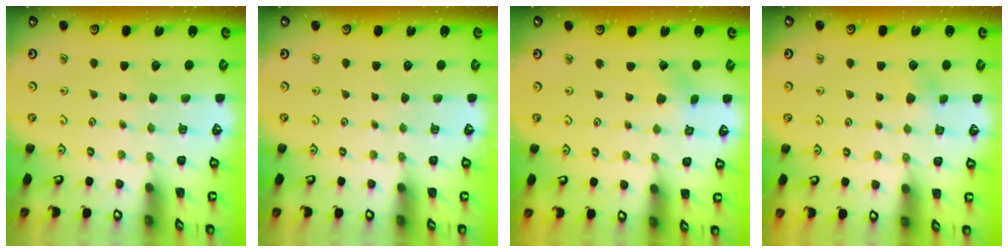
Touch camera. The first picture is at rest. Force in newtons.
{"total": 0.0}
{"total": 2.0, "press": 2.0, "slide": 0.1}
{"total": 3.1, "press": 3.1, "slide": 0.6}